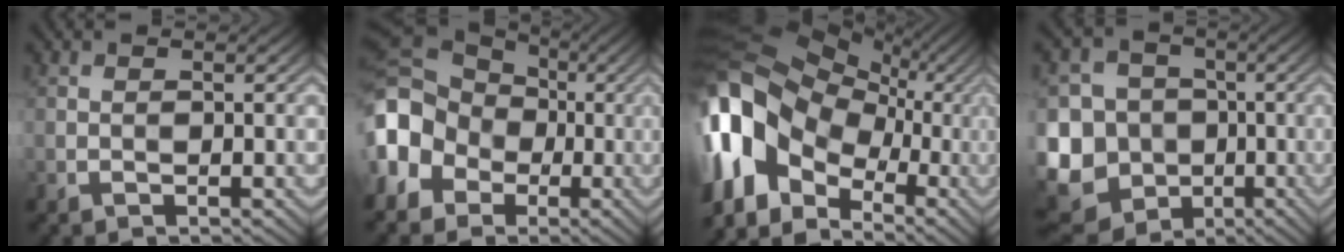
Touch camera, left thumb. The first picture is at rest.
{"total": 13.9, "force": [-2.3, 11.5, 7.5], "torque": [-0.196, -0.011, -0.066]}
{"total": 18.1, "force": [-1.3, 13.6, 11.9], "torque": [-0.272, -0.002, -0.031]}
{"total": 16.1, "force": [-5.1, 14.3, 5.4], "torque": [-0.180, -0.038, -0.098]}